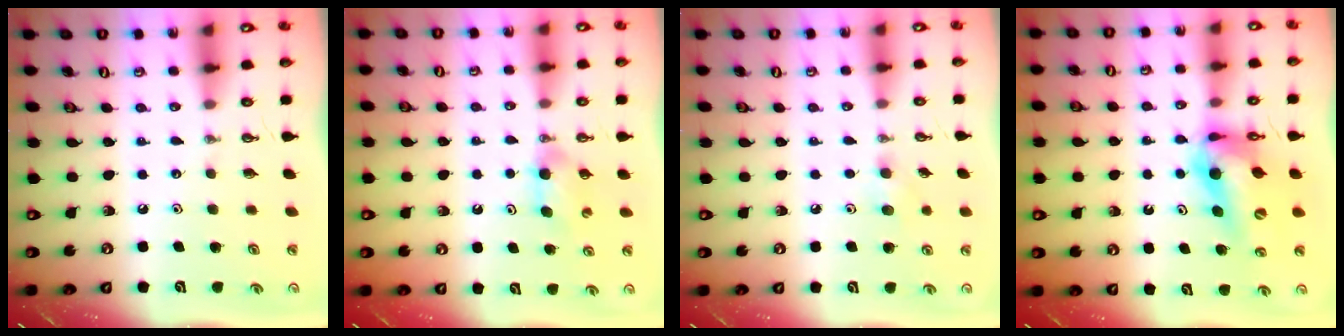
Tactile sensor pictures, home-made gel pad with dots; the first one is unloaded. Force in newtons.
{"total": 5.9, "press": 2.9, "slide": 5.2}
{"total": 5.4, "press": 5.3, "slide": 1.2}
{"total": 12.9, "press": 12.8, "slide": 1.1}